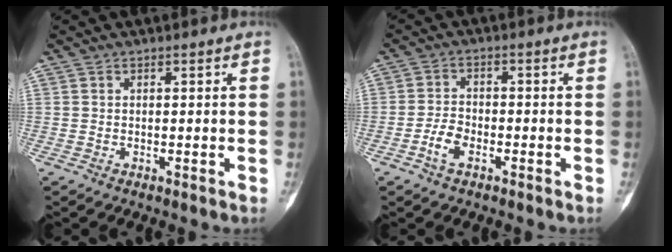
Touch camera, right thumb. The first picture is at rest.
{"total": 4.1, "force": [-2.0, 2.3, 2.7], "torque": [-0.050, 0.015, -0.042]}